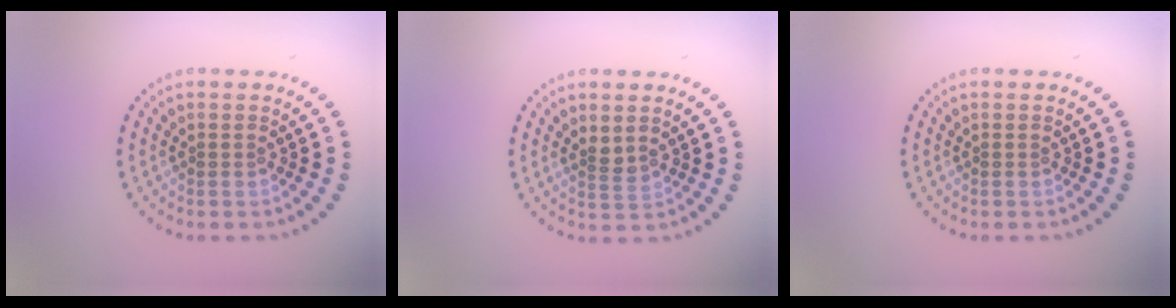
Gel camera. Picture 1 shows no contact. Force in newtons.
{"total": 1.5, "press": 1.2, "slide": 0.9}
{"total": 0.0}